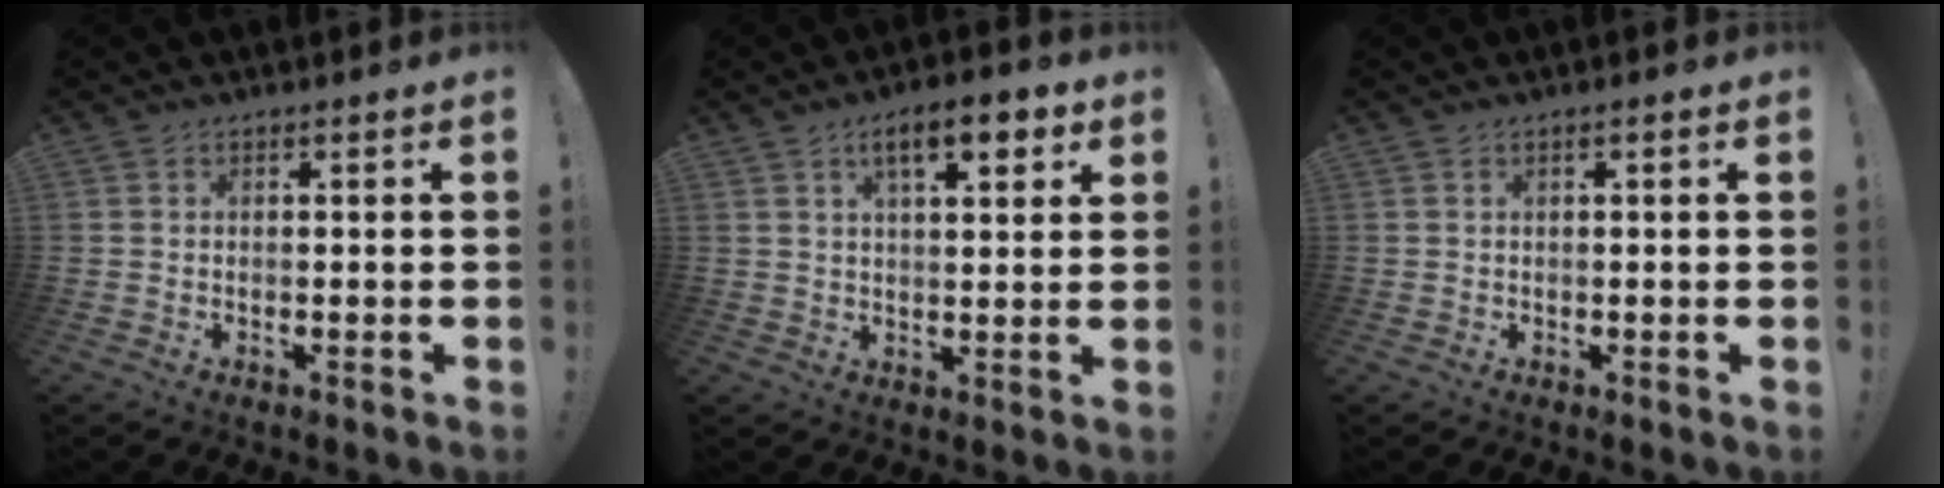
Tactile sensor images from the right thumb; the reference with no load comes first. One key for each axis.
{"total": 9.4, "fx": 4.6, "fy": 3.3, "fz": 7.6, "tx": -0.104, "ty": -0.014, "tz": 0.072}
{"total": 0.8, "fx": 0.0, "fy": -0.2, "fz": 0.8, "tx": -0.018, "ty": 0.001, "tz": -0.002}